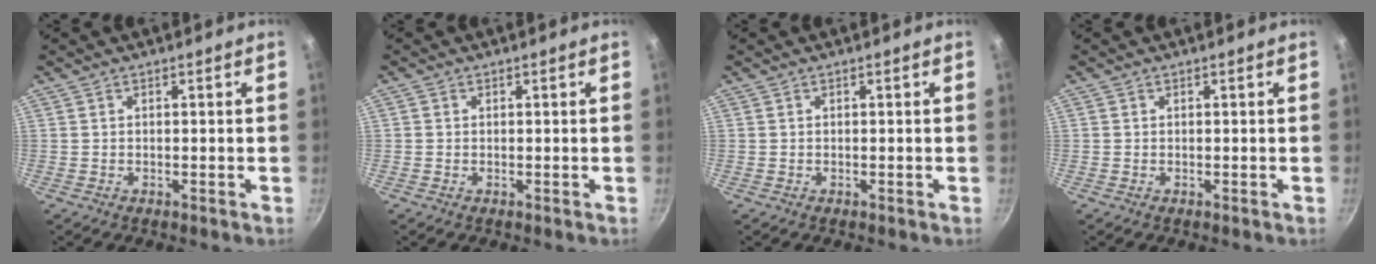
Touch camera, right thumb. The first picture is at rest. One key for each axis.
{"total": 0.5, "fx": 0.0, "fy": 0.5, "fz": 0.1, "tx": 0.000, "ty": 0.001, "tz": -0.002}
{"total": 0.0}
{"total": 0.0}